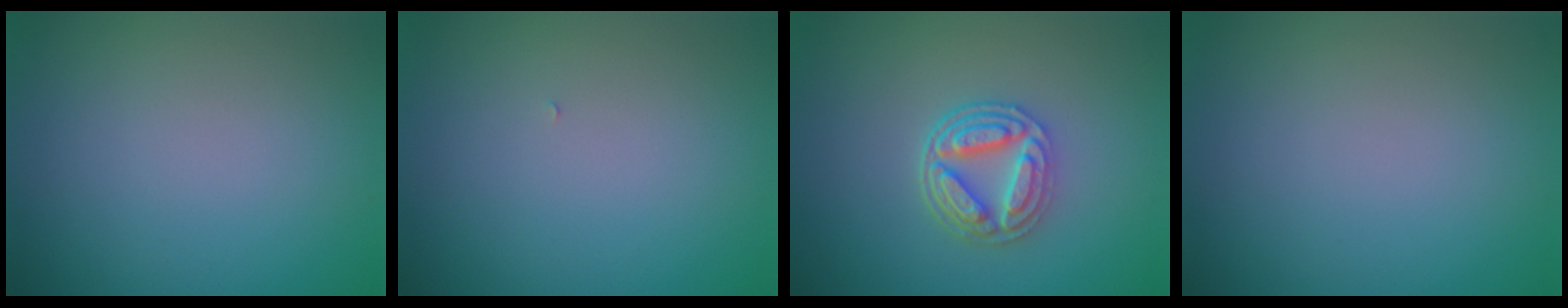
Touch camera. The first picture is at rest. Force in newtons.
{"total": 0.0}
{"total": 4.5, "press": 3.7, "slide": 2.6}
{"total": 0.0}